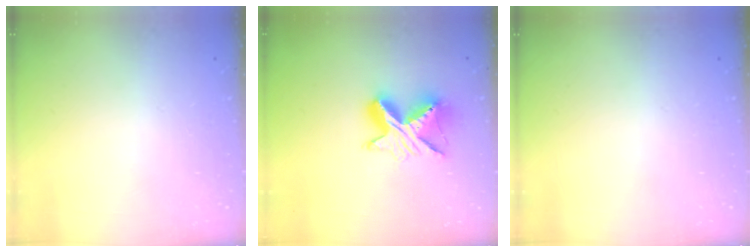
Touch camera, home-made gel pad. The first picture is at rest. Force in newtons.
{"total": 9.8, "press": 9.8, "slide": 0.6}
{"total": 0.0}